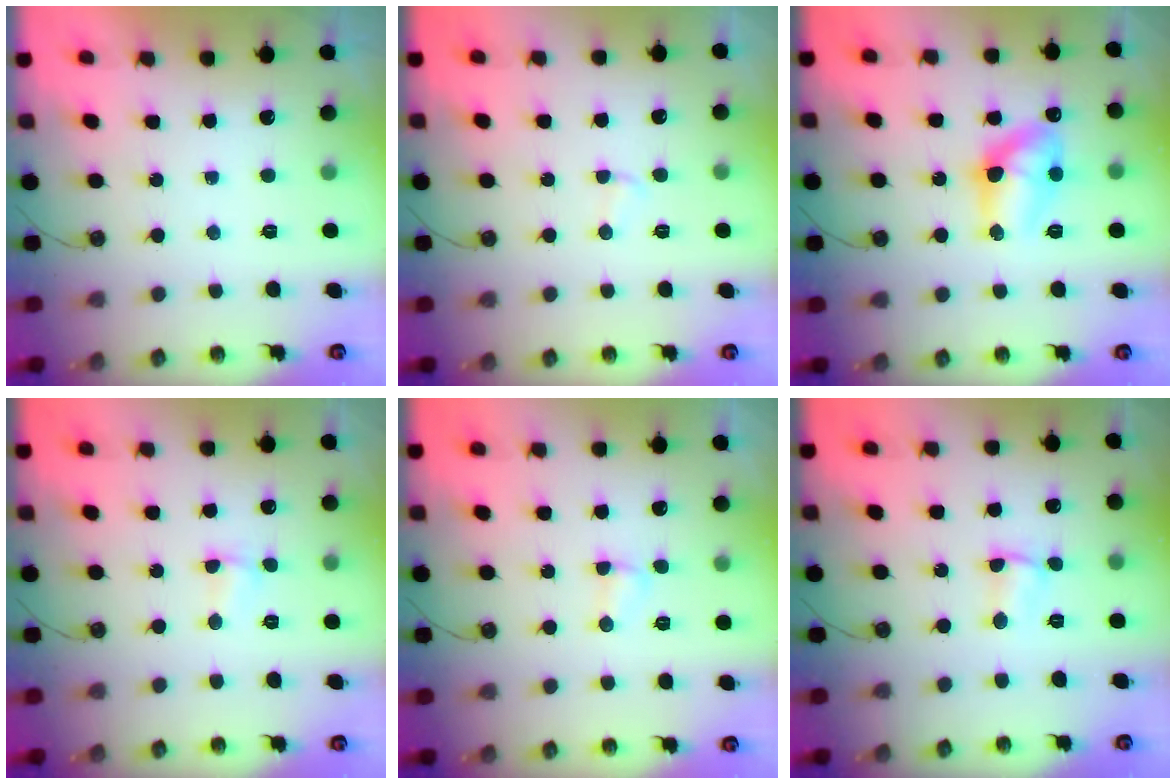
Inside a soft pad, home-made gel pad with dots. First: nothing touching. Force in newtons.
{"total": 2.3, "press": 2.3, "slide": 0.3}
{"total": 13.3, "press": 13.2, "slide": 1.0}
{"total": 2.0, "press": 1.9, "slide": 0.5}
{"total": 2.7, "press": 2.7, "slide": 0.4}
{"total": 1.2, "press": 1.1, "slide": 0.4}